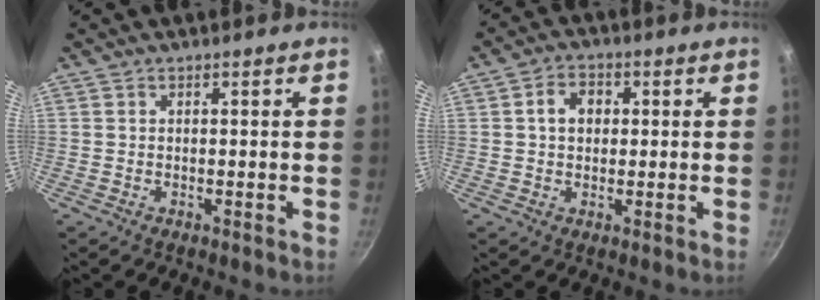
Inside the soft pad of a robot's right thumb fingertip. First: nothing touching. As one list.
[{"total": 5.2, "force": [0.9, 4.0, 3.2], "torque": [-0.030, 0.010, 0.008]}]